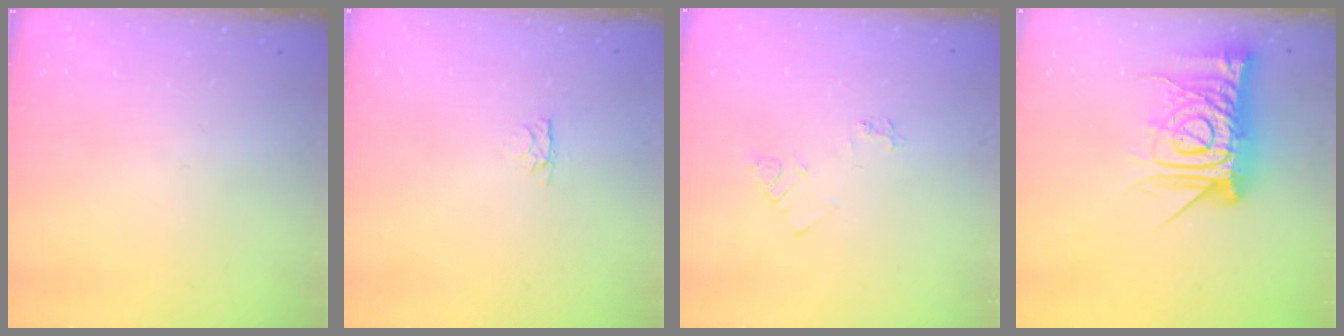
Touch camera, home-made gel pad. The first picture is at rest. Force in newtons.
{"total": 2.8, "press": 2.7, "slide": 0.4}
{"total": 4.0, "press": 3.9, "slide": 0.6}
{"total": 17.6, "press": 17.5, "slide": 1.7}